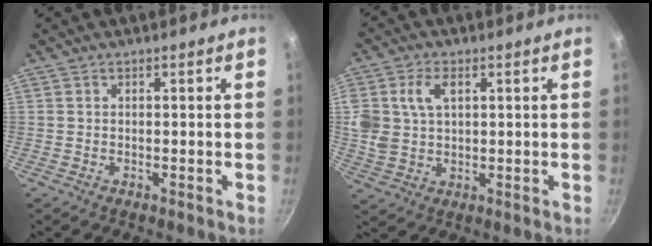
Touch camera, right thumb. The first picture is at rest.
{"total": 9.3, "force": [2.8, 6.3, 6.3], "torque": [-0.116, 0.000, 0.052]}